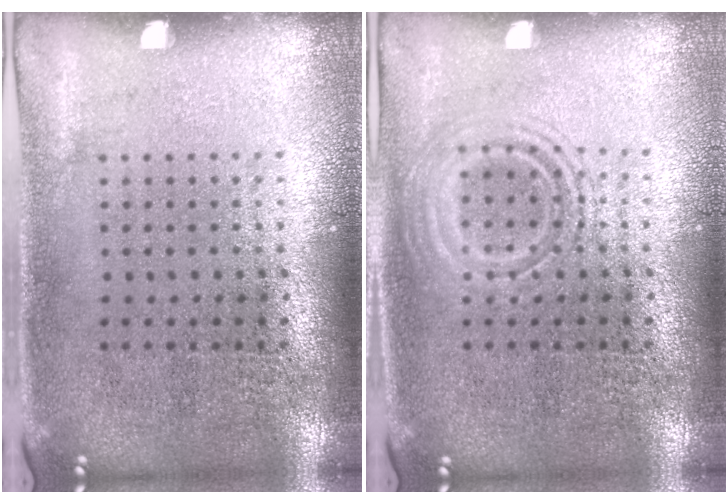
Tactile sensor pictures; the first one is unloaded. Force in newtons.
{"total": 2.4, "press": 2.4, "slide": 0.4}